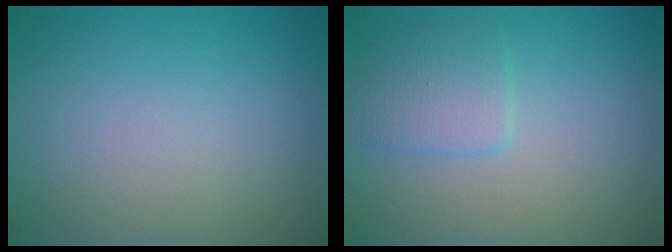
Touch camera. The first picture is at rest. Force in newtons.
{"total": 2.4, "press": 2.4, "slide": 0.2}